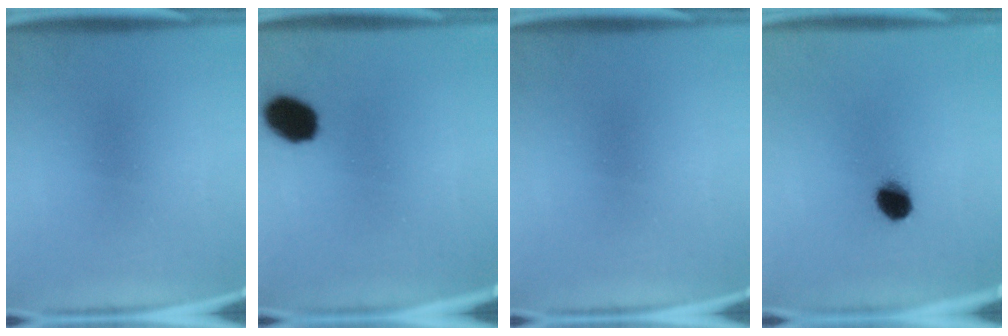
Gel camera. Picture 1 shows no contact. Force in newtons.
{"total": 8.4}
{"total": 0.0}
{"total": 5.5}